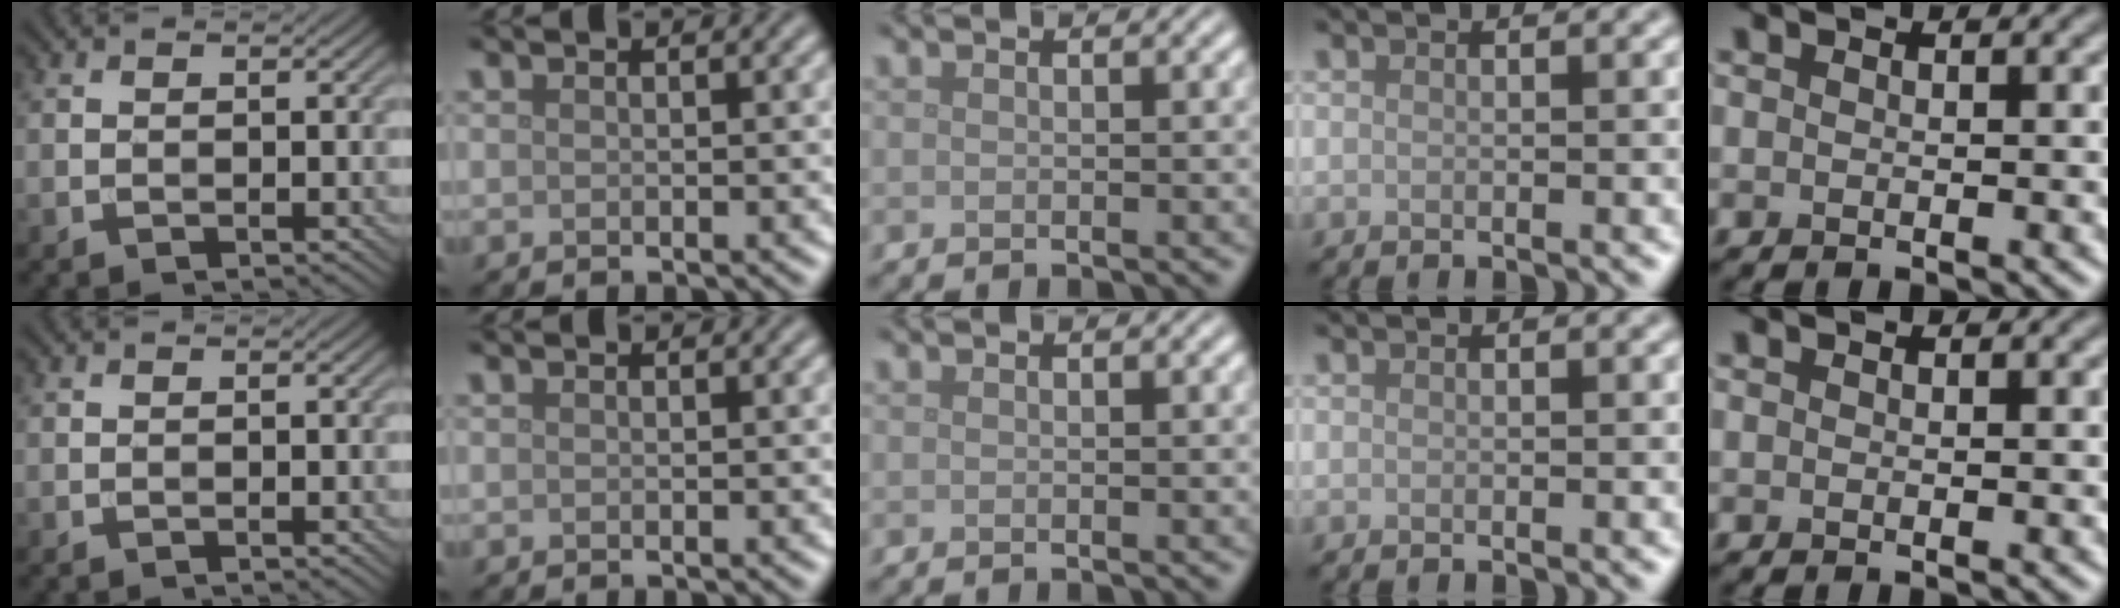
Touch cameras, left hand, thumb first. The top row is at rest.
{}